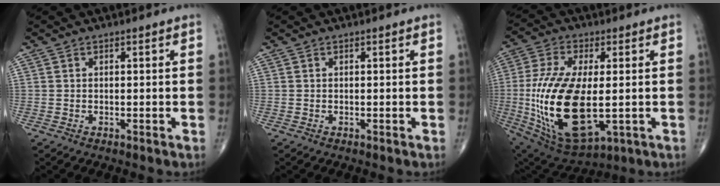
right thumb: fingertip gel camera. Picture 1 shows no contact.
{"total": 0.0}
{"total": 22.7, "force": [-2.2, 10.5, 20.0], "torque": [-0.419, -0.020, -0.016]}